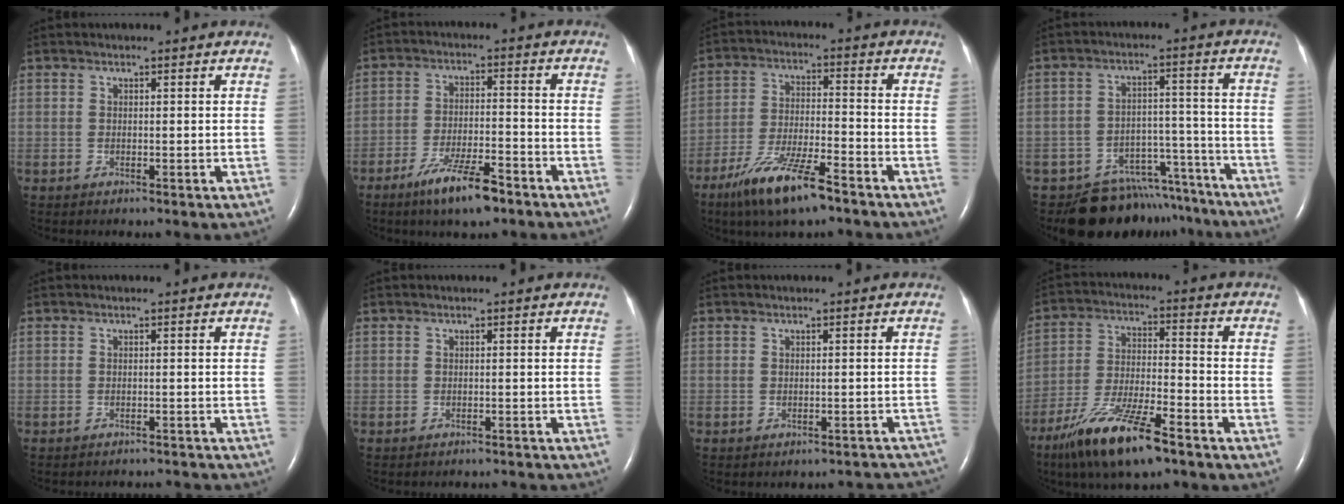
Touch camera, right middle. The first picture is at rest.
{"total": 8.6, "force": [-6.0, 1.5, 6.0], "torque": [-0.117, -0.012, -0.103]}
{"total": 11.6, "force": [-8.0, 1.8, 8.2], "torque": [-0.164, -0.024, -0.144]}
{"total": 13.6, "force": [-12.3, 5.8, 1.1], "torque": [0.007, 0.049, -0.161]}
{"total": 5.8, "force": [-5.6, 1.2, 0.4], "torque": [0.001, 0.002, -0.059]}
{"total": 4.9, "force": [-4.7, 1.2, 0.7], "torque": [-0.003, -0.002, -0.048]}
{"total": 7.6, "force": [-6.9, 2.8, 1.1], "torque": [0.002, 0.020, -0.062]}
{"total": 14.1, "force": [-9.6, 2.4, 10.1], "torque": [-0.205, -0.024, -0.174]}